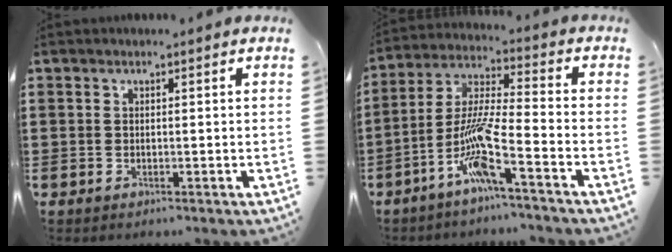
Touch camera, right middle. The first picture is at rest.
{"total": 9.5, "force": [-5.9, 0.3, 7.4], "torque": [-0.170, -0.015, -0.121]}